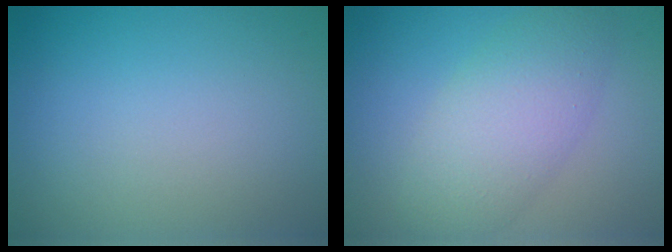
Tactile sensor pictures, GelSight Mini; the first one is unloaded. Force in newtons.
{"total": 5.3, "press": 5.3, "slide": 0.2}